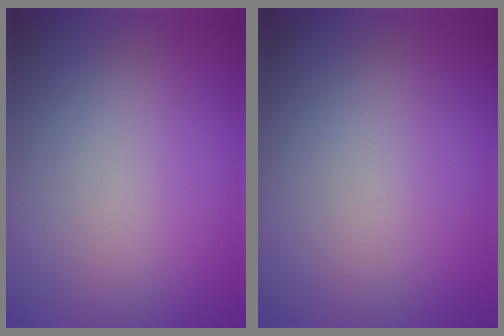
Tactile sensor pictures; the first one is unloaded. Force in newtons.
{"total": 0.0}